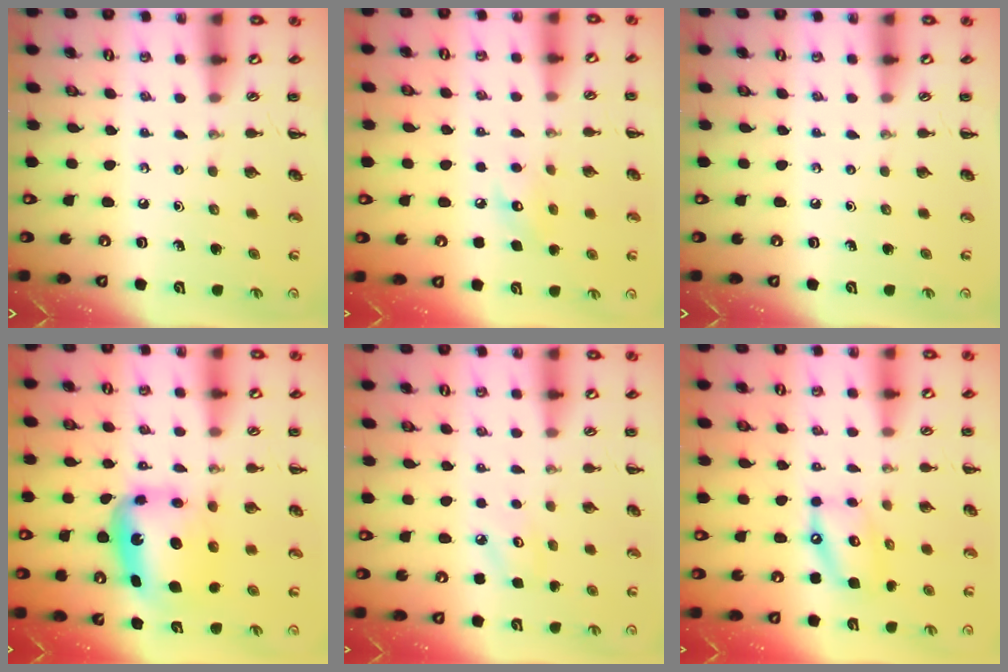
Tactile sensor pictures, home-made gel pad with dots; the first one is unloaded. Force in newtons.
{"total": 6.9, "press": 6.8, "slide": 1.4}
{"total": 0.0}
{"total": 6.8, "press": 6.6, "slide": 1.9}
{"total": 3.5, "press": 3.4, "slide": 0.7}
{"total": 11.5, "press": 11.2, "slide": 2.2}